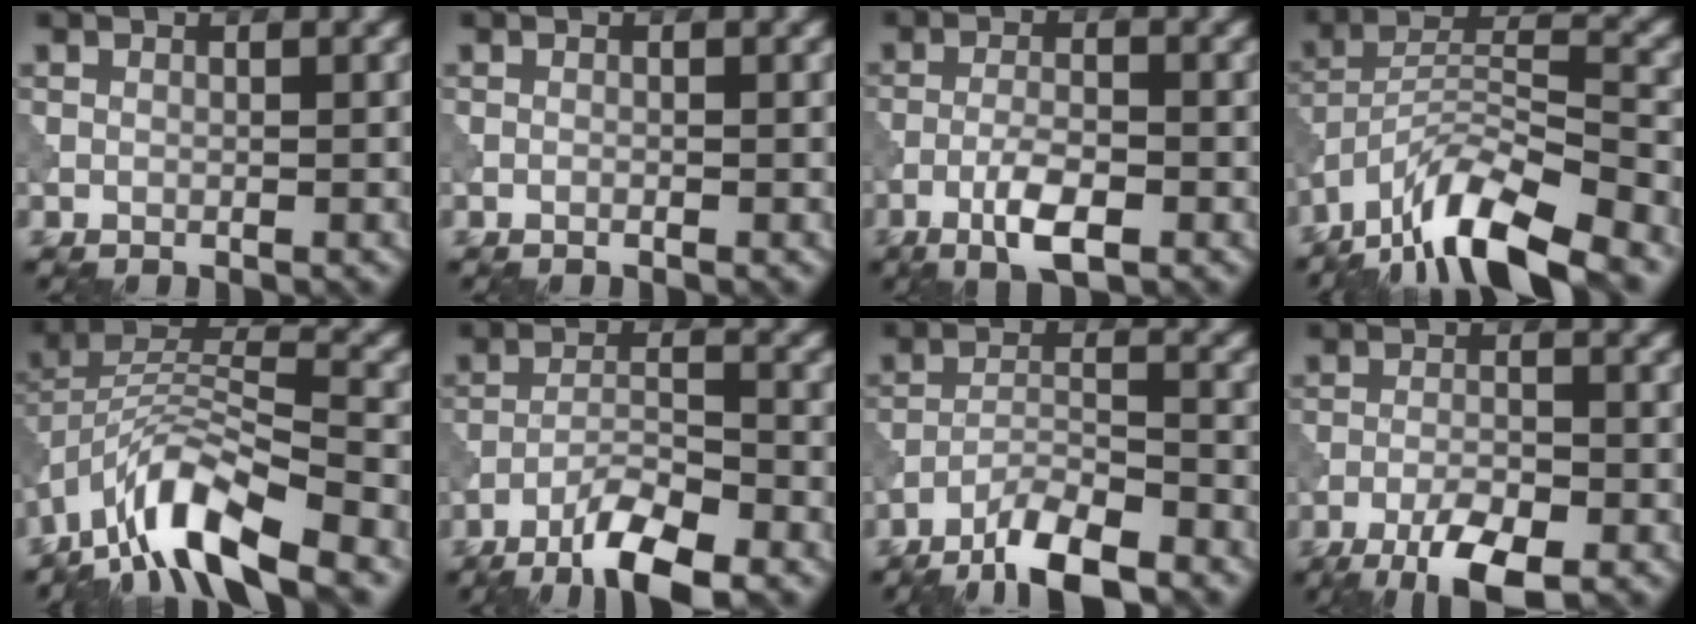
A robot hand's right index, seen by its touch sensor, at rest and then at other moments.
{"total": 0.0}
{"total": 3.8, "force": [-1.9, 1.0, 3.1], "torque": [-0.064, 0.003, -0.041]}
{"total": 11.5, "force": [-8.7, 3.0, 7.0], "torque": [-0.118, 0.011, -0.161]}
{"total": 10.3, "force": [-7.2, 3.1, 6.7], "torque": [-0.113, 0.009, -0.151]}
{"total": 6.2, "force": [-4.4, 1.3, 4.1], "torque": [-0.072, 0.002, -0.084]}
{"total": 6.5, "force": [-5.2, 1.3, 3.7], "torque": [-0.063, 0.000, -0.098]}
{"total": 5.6, "force": [-3.6, 1.6, 4.1], "torque": [-0.074, -0.002, -0.065]}